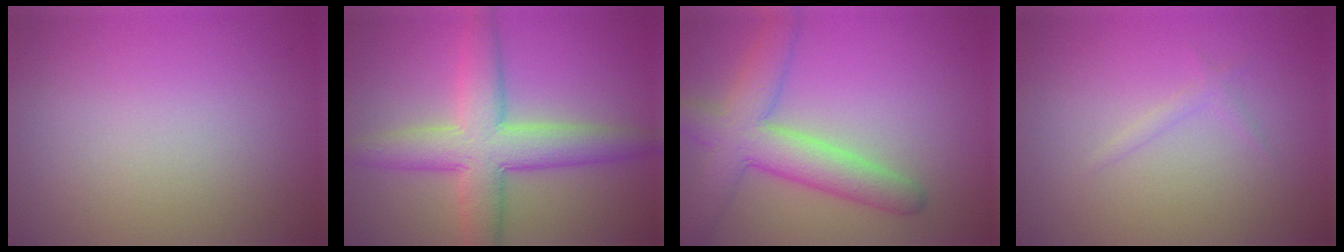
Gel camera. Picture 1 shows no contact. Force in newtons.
{"total": 7.3, "press": 7.3, "slide": 0.3}
{"total": 6.6, "press": 6.6, "slide": 0.3}
{"total": 0.8, "press": 0.8, "slide": 0.0}